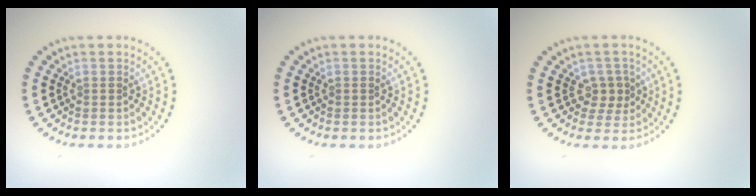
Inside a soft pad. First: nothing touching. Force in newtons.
{"total": 0.0}
{"total": 1.8, "press": 1.5, "slide": 1.0}